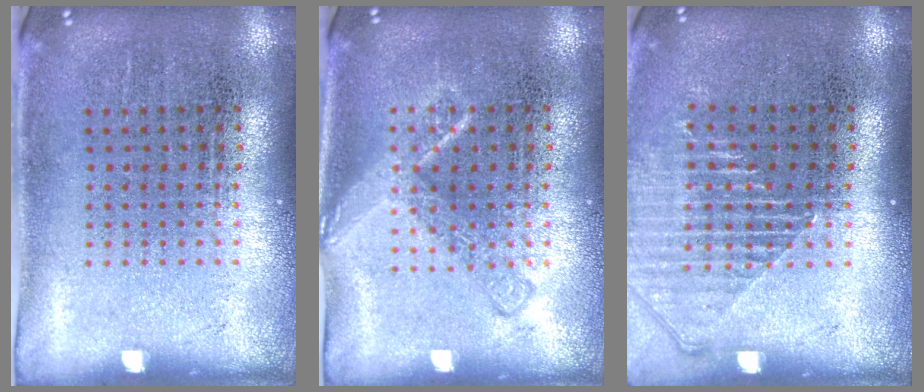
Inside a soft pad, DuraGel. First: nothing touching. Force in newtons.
{"total": 1.5, "press": 1.5, "slide": 0.2}
{"total": 1.4, "press": 1.3, "slide": 0.5}